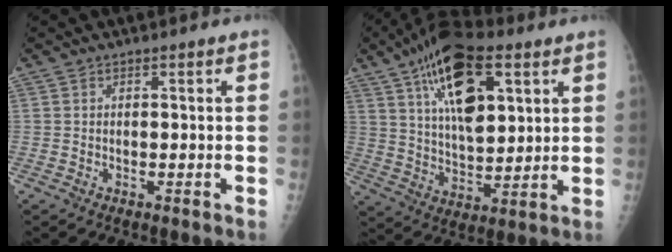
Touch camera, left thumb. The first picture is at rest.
{"total": 17.7, "force": [7.9, 8.2, 13.6], "torque": [-0.204, -0.018, 0.137]}